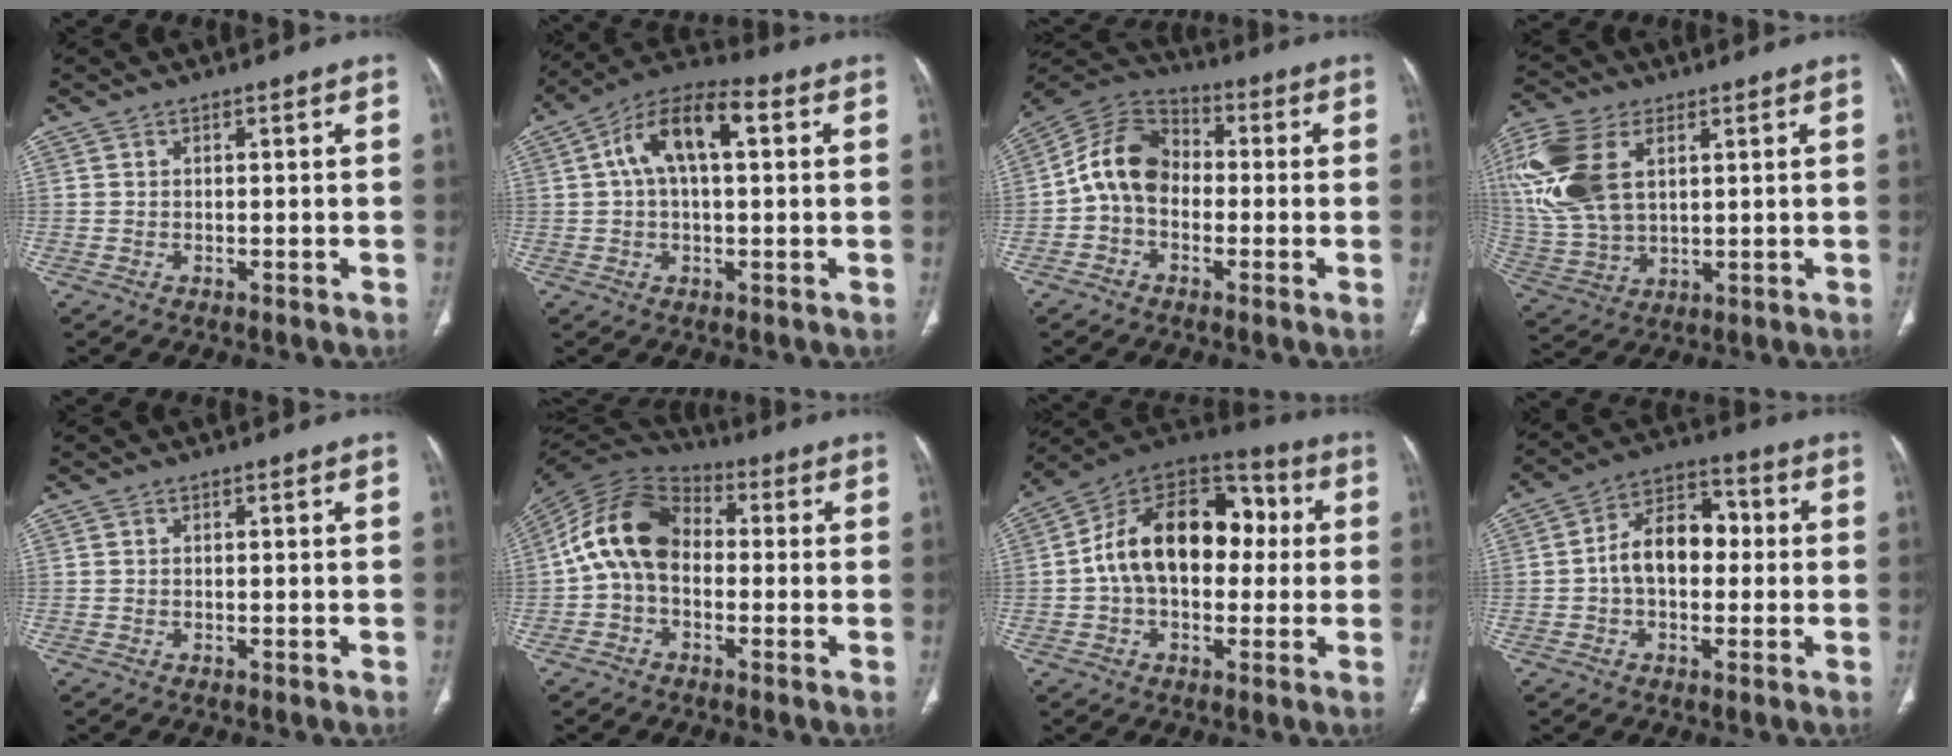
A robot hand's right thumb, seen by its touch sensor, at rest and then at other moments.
{"total": 12.5, "force": [2.9, 5.9, 10.6], "torque": [-0.190, 0.035, 0.043]}
{"total": 11.0, "force": [-1.3, 8.2, 7.2], "torque": [-0.118, 0.035, -0.040]}
{"total": 19.2, "force": [5.8, 11.5, 14.2], "torque": [-0.334, -0.007, 0.117]}
{"total": 0.0}
{"total": 13.4, "force": [-0.5, 9.4, 9.6], "torque": [-0.169, 0.035, -0.024]}
{"total": 20.2, "force": [1.3, 13.2, 15.2], "torque": [-0.216, 0.046, 0.013]}
{"total": 11.3, "force": [-0.1, 7.4, 8.5], "torque": [-0.122, 0.037, -0.013]}